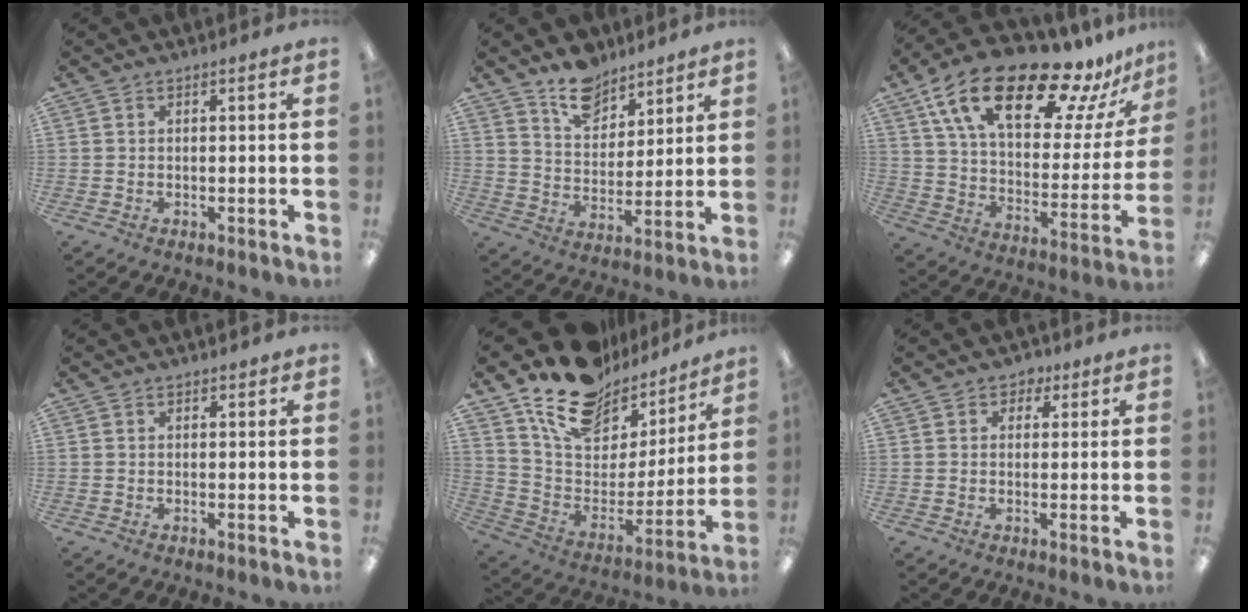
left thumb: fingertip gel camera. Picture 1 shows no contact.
{"total": 10.5, "force": [8.5, 5.6, 2.6], "torque": [-0.037, -0.057, 0.157]}
{"total": 25.9, "force": [17.7, 9.6, 16.2], "torque": [-0.267, -0.102, 0.296]}
{"total": 0.7, "force": [0.5, 0.5, 0.1], "torque": [0.006, 0.000, 0.006]}
{"total": 19.0, "force": [14.2, 10.0, 7.6], "torque": [-0.152, -0.088, 0.254]}
{"total": 2.5, "force": [1.1, 2.1, 0.7], "torque": [0.001, 0.002, 0.016]}